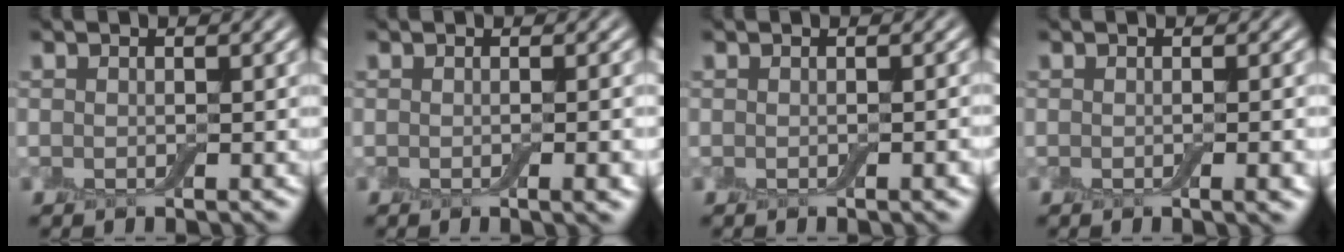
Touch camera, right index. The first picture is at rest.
{"total": 2.3, "force": [-0.4, 0.6, 2.2], "torque": [-0.019, 0.000, -0.004]}
{"total": 1.0, "force": [-0.3, 0.2, 0.9], "torque": [-0.011, 0.002, -0.003]}
{"total": 2.3, "force": [-0.4, 0.6, 2.2], "torque": [-0.020, 0.000, -0.004]}